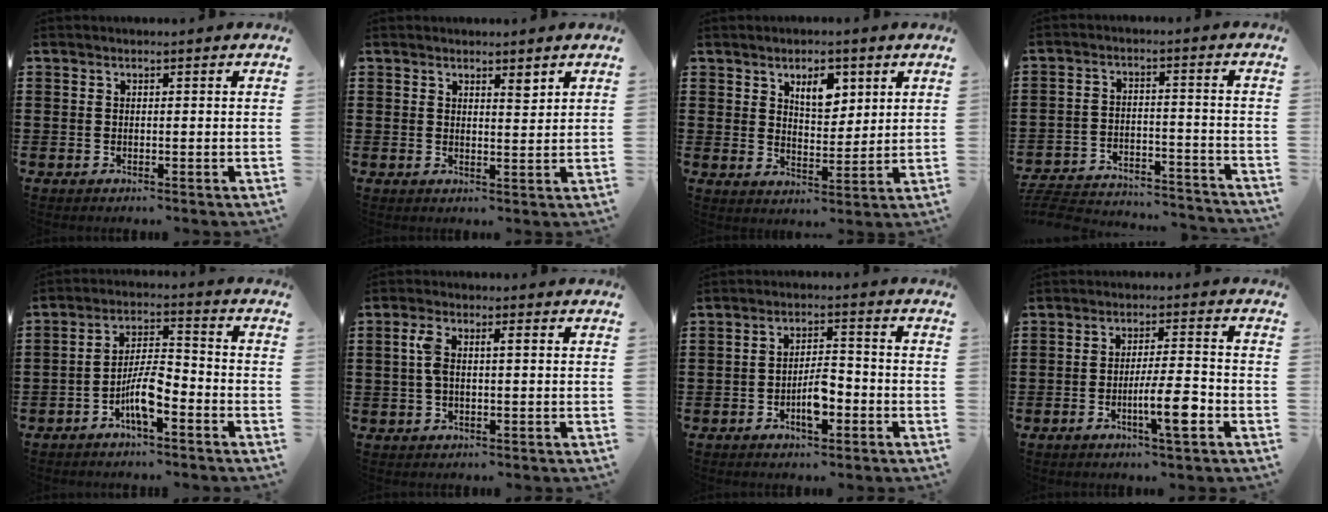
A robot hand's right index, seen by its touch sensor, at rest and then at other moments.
{"total": 2.2, "force": [1.8, 0.6, 1.0], "torque": [-0.014, 0.001, 0.030]}
{"total": 5.3, "force": [2.9, 2.8, 3.5], "torque": [-0.054, 0.001, 0.045]}
{"total": 5.4, "force": [-5.1, 0.7, 1.4], "torque": [-0.036, 0.001, -0.106]}
{"total": 6.7, "force": [-3.5, 2.0, 5.4], "torque": [-0.119, 0.001, -0.070]}
{"total": 3.9, "force": [0.3, 1.4, 3.6], "torque": [-0.084, 0.002, -0.003]}
{"total": 5.3, "force": [-2.2, 2.0, 4.3], "torque": [-0.079, 0.008, -0.041]}
{"total": 7.5, "force": [-2.9, 1.3, 6.8], "torque": [-0.114, -0.001, -0.050]}